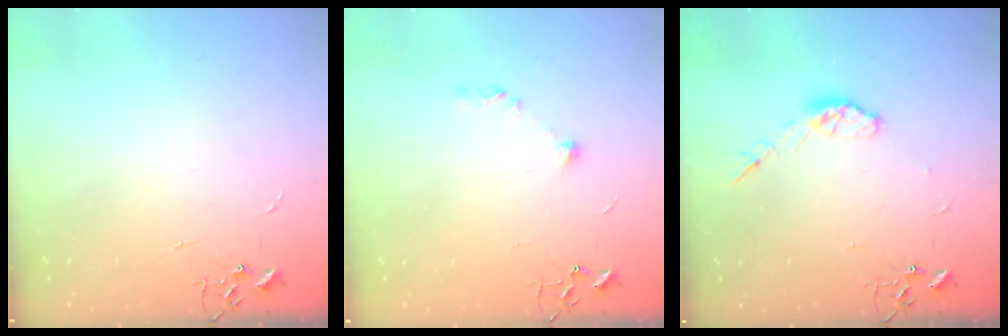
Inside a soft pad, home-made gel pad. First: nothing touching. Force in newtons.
{"total": 6.6, "press": 6.6, "slide": 0.8}
{"total": 7.1, "press": 7.1, "slide": 0.5}